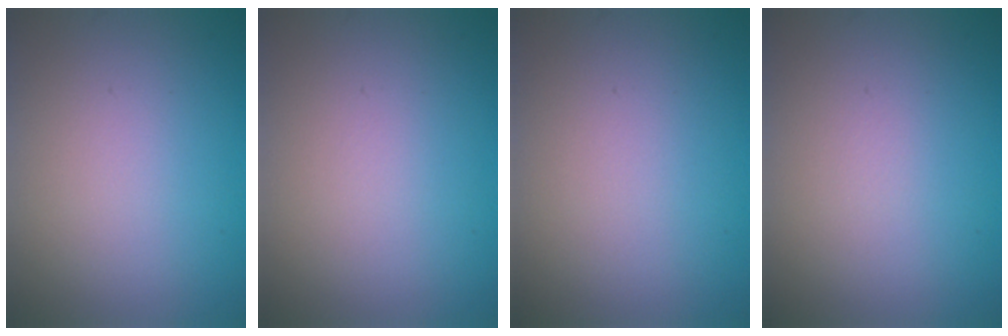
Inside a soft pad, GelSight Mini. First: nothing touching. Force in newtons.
{"total": 0.0}
{"total": 0.0}
{"total": 0.0}